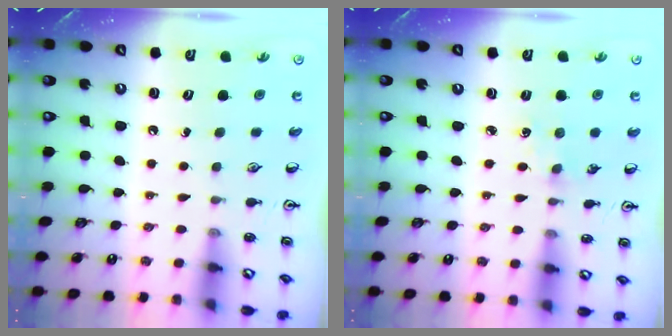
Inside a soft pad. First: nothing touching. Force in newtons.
{"total": 2.8, "press": 2.7, "slide": 0.4}